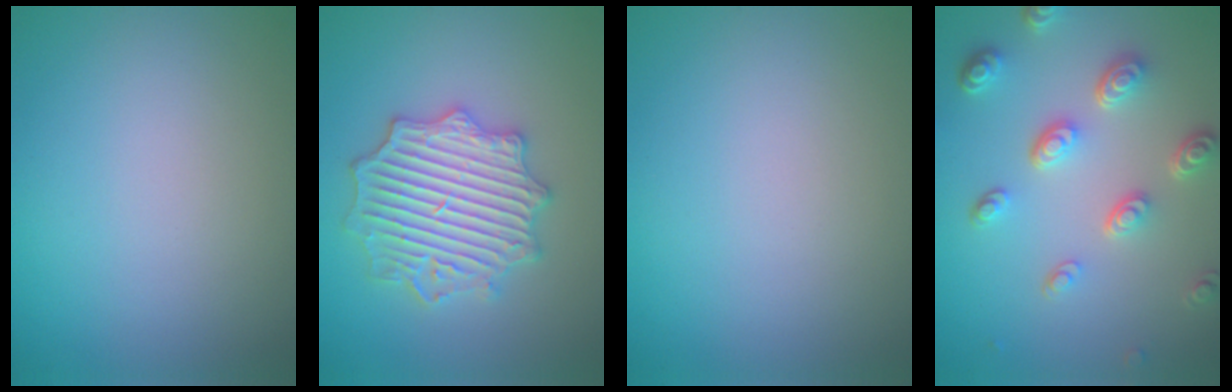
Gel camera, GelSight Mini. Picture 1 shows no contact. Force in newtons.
{"total": 6.5, "press": 6.5, "slide": 1.0}
{"total": 0.0}
{"total": 4.8, "press": 3.7, "slide": 3.1}